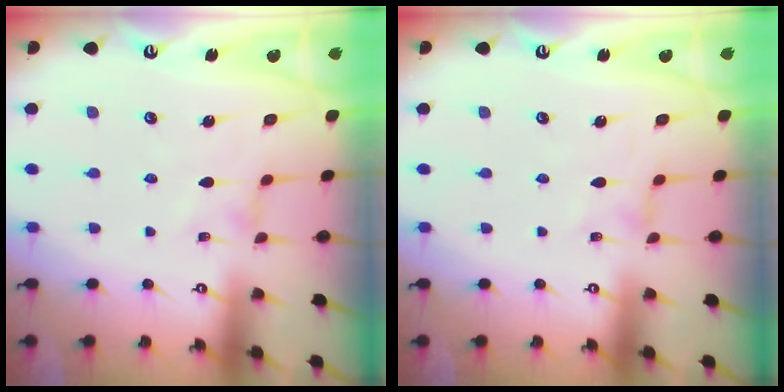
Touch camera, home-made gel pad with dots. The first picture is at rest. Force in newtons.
{"total": 0.5, "press": 0.5, "slide": 0.2}